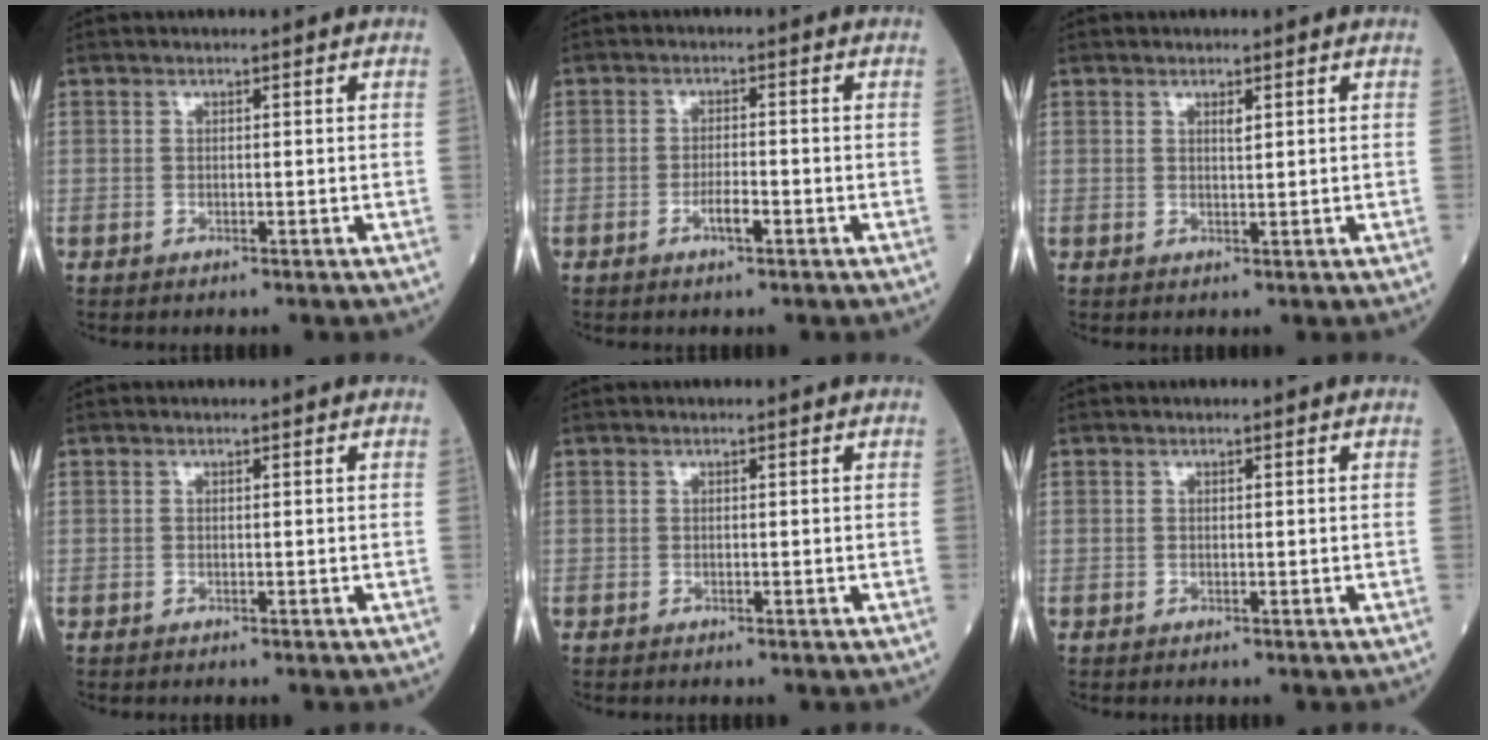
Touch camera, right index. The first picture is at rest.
{"total": 2.5, "force": [-1.2, 0.5, 2.1], "torque": [-0.037, 0.001, -0.021]}
{"total": 1.1, "force": [0.6, 0.2, 0.9], "torque": [-0.019, -0.003, 0.011]}
{"total": 0.0}
{"total": 0.0}
{"total": 0.0}